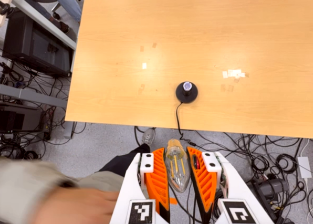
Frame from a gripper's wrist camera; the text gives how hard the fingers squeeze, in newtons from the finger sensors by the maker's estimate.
{"total": 20.4, "left": 21.8, "right": 19.1}